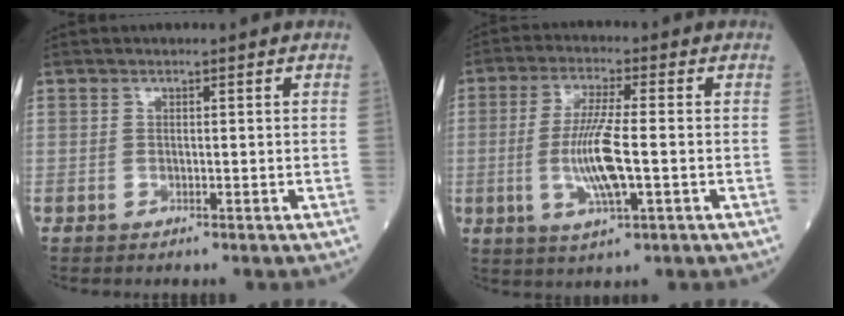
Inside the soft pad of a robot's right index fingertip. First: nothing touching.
{"total": 8.9, "force": [-1.5, 0.9, 8.7], "torque": [-0.179, -0.007, -0.030]}